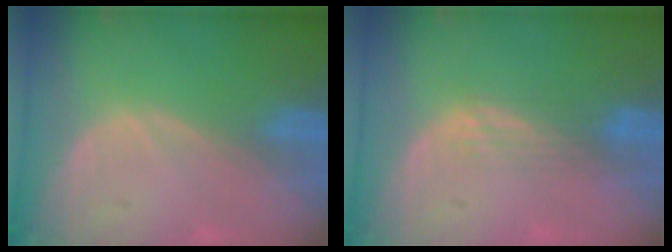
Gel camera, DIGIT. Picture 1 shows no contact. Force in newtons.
{"total": 2.9, "press": 2.5, "slide": 1.5}